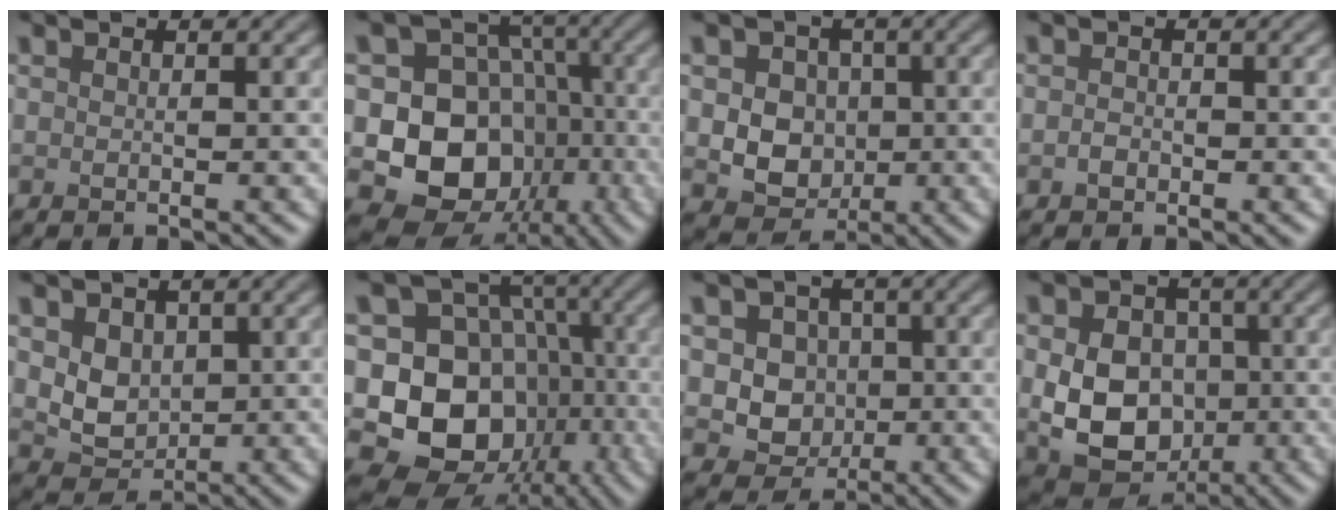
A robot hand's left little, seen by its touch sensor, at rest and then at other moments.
{"total": 10.6, "force": [-2.0, 9.1, 5.0], "torque": [-0.074, -0.012, -0.055]}
{"total": 6.2, "force": [0.4, 5.2, 3.3], "torque": [-0.039, 0.014, -0.007]}
{"total": 0.9, "force": [-0.4, 0.6, 0.5], "torque": [-0.011, -0.001, -0.009]}
{"total": 3.4, "force": [0.8, 2.8, 1.9], "torque": [-0.046, -0.011, 0.017]}
{"total": 12.3, "force": [-2.7, 10.4, 6.1], "torque": [-0.104, -0.007, -0.060]}
{"total": 5.0, "force": [0.5, 4.5, 2.2], "torque": [-0.022, 0.008, -0.001]}
{"total": 8.5, "force": [-0.7, 6.6, 5.2], "torque": [-0.095, -0.016, -0.012]}